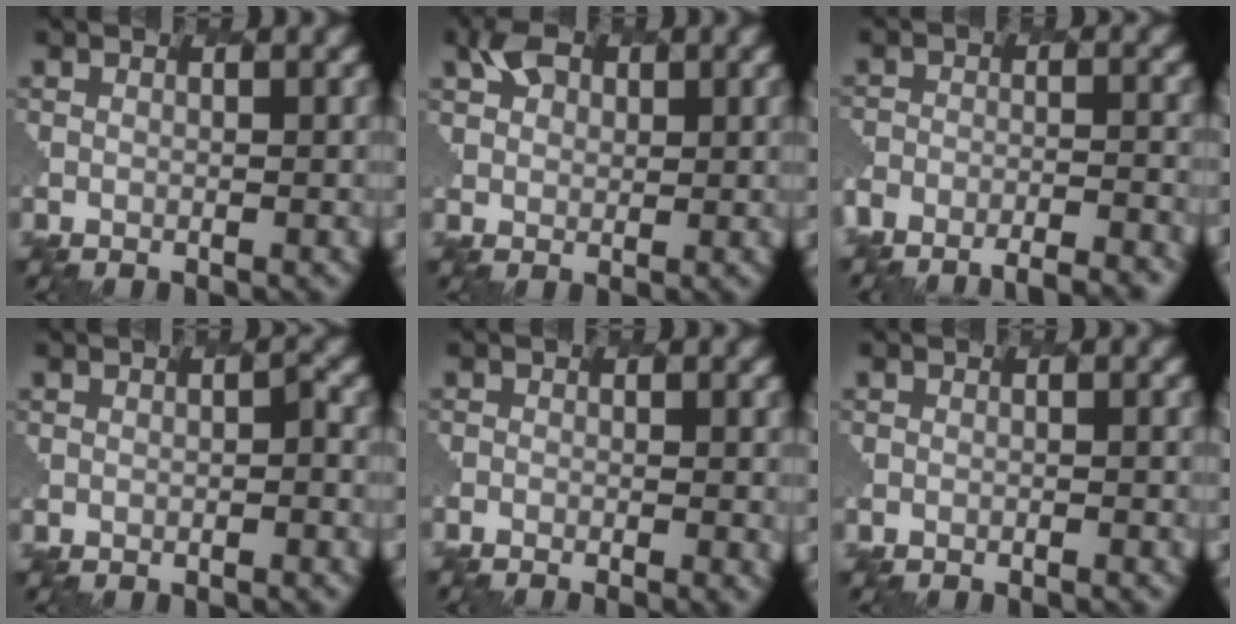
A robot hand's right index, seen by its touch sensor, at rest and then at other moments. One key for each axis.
{"total": 2.4, "fx": 1.5, "fy": 1.8, "fz": 0.7, "tx": -0.019, "ty": 0.005, "tz": 0.020}
{"total": 10.2, "fx": -9.6, "fy": 2.5, "fz": 2.3, "tx": -0.027, "ty": 0.003, "tz": -0.115}
{"total": 0.5, "fx": -0.4, "fy": 0.0, "fz": 0.4, "tx": -0.010, "ty": 0.003, "tz": -0.003}
{"total": 2.4, "fx": -1.6, "fy": 0.8, "fz": 1.6, "tx": -0.014, "ty": 0.013, "tz": -0.027}
{"total": 0.9, "fx": -0.8, "fy": 0.1, "fz": 0.0, "tx": 0.003, "ty": 0.006, "tz": -0.014}